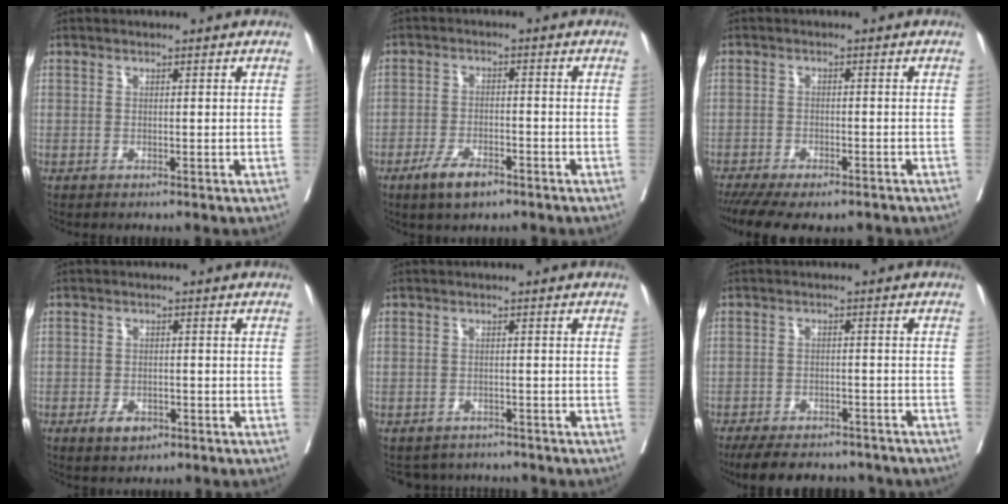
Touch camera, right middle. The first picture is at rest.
{"total": 5.1, "force": [-3.4, 1.7, 3.4], "torque": [-0.069, -0.003, -0.057]}
{"total": 12.4, "force": [-9.9, 3.9, 6.3], "torque": [-0.121, -0.017, -0.140]}
{"total": 3.0, "force": [-1.6, 1.8, 1.8], "torque": [-0.028, 0.001, -0.018]}
{"total": 4.6, "force": [-4.3, 1.7, -0.2], "torque": [0.009, 0.005, -0.055]}
{"total": 13.6, "force": [-11.8, 4.3, 5.2], "torque": [-0.094, -0.001, -0.151]}